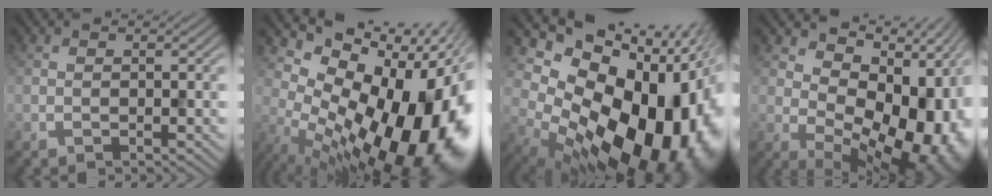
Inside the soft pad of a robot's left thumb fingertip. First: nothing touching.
{"total": 18.6, "force": [-0.2, 10.9, 15.1], "torque": [-0.190, -0.036, 0.036]}
{"total": 20.6, "force": [-2.0, 14.1, 14.9], "torque": [-0.226, -0.054, 0.002]}
{"total": 16.8, "force": [1.1, 10.6, 13.0], "torque": [-0.128, -0.007, 0.052]}